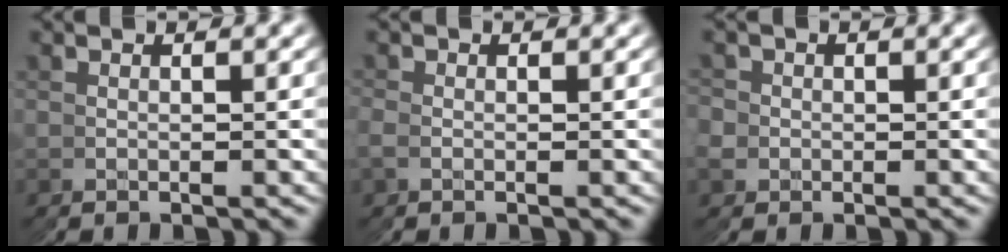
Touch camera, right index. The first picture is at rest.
{"total": 1.2, "force": [-0.3, 0.8, -0.7], "torque": [0.005, -0.004, -0.009]}
{"total": 2.7, "force": [-0.4, 2.6, -0.7], "torque": [0.005, -0.012, -0.003]}